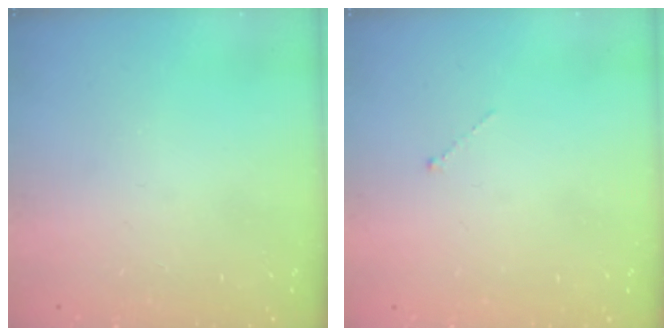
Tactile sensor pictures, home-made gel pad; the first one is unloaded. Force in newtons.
{"total": 0.0}